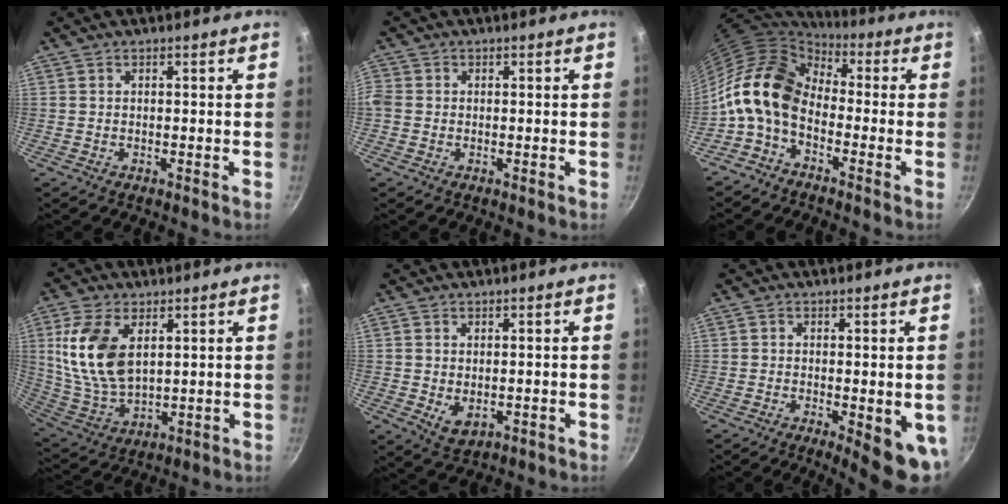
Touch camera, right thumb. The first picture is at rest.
{"total": 2.8, "force": [-0.4, 2.5, 1.3], "torque": [-0.026, 0.003, -0.015]}
{"total": 13.7, "force": [-1.8, 9.4, 9.9], "torque": [-0.167, 0.036, -0.058]}
{"total": 14.8, "force": [4.2, 8.5, 11.4], "torque": [-0.212, -0.020, 0.095]}
{"total": 3.9, "force": [0.0, 2.7, 2.9], "torque": [-0.046, -0.014, 0.007]}
{"total": 8.9, "force": [-1.8, 2.8, 8.2], "torque": [-0.086, -0.006, -0.016]}